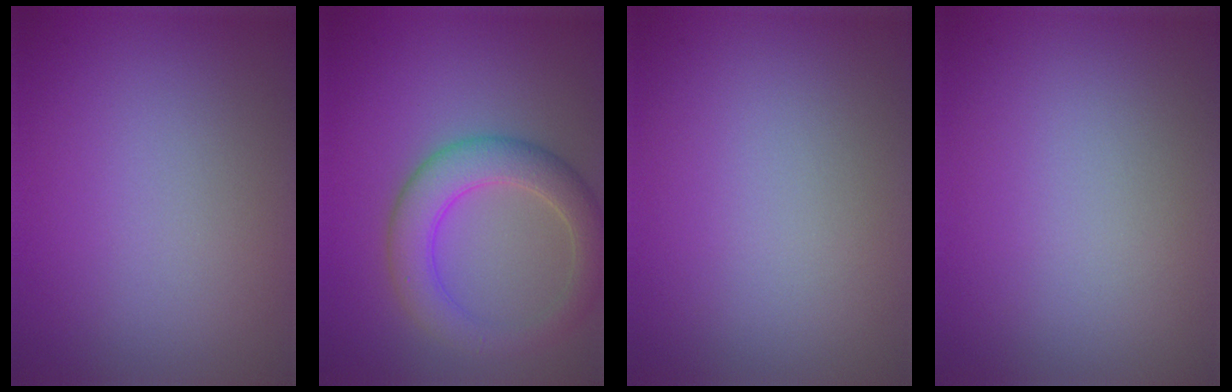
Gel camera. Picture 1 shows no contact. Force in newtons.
{"total": 5.0, "press": 5.0, "slide": 0.2}
{"total": 0.0}
{"total": 0.0}